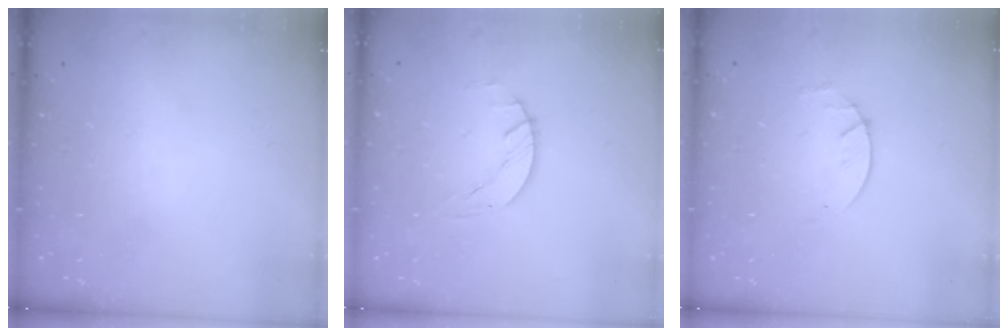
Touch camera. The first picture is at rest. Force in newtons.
{"total": 1.7, "press": 1.7, "slide": 0.1}
{"total": 2.9, "press": 2.9, "slide": 0.4}